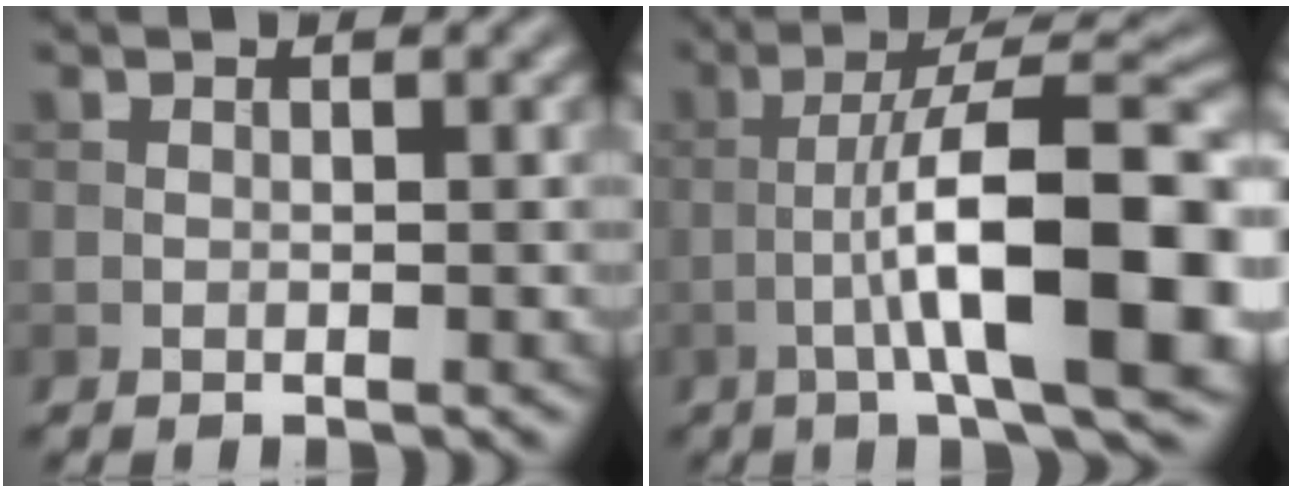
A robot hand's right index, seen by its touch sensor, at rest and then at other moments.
{"total": 12.9, "force": [-2.7, 2.7, 12.3], "torque": [-0.183, 0.018, -0.040]}